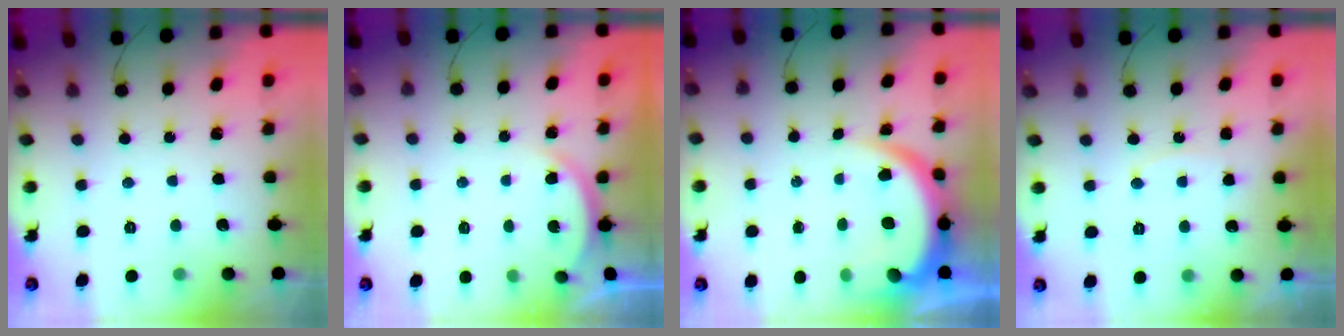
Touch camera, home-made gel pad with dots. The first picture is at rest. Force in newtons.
{"total": 2.4, "press": 2.4, "slide": 0.3}
{"total": 7.6, "press": 7.5, "slide": 0.8}
{"total": 5.6, "press": 5.6, "slide": 0.7}